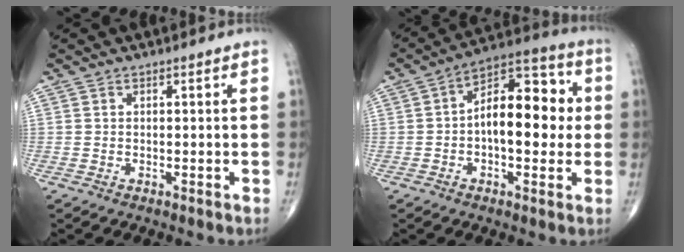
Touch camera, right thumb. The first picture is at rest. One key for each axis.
{"total": 15.0, "fx": 0.3, "fy": 7.9, "fz": 12.8, "tx": -0.163, "ty": 0.033, "tz": -0.008}